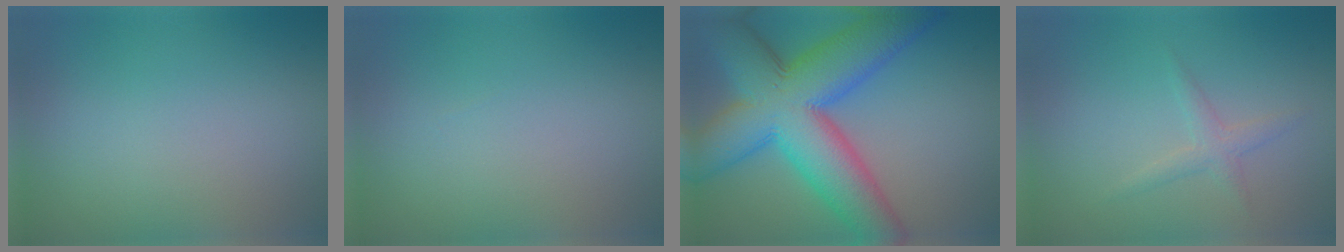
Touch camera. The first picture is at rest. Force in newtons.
{"total": 0.0}
{"total": 13.4, "press": 13.4, "slide": 0.5}
{"total": 1.6, "press": 1.6, "slide": 0.0}